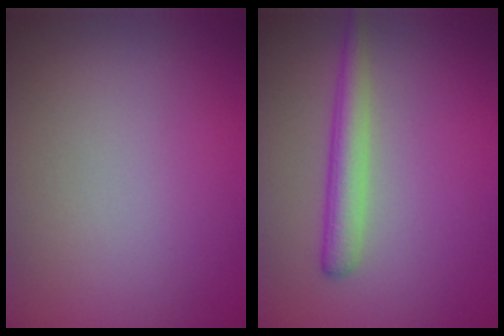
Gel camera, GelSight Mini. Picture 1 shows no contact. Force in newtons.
{"total": 2.8, "press": 2.8, "slide": 0.1}